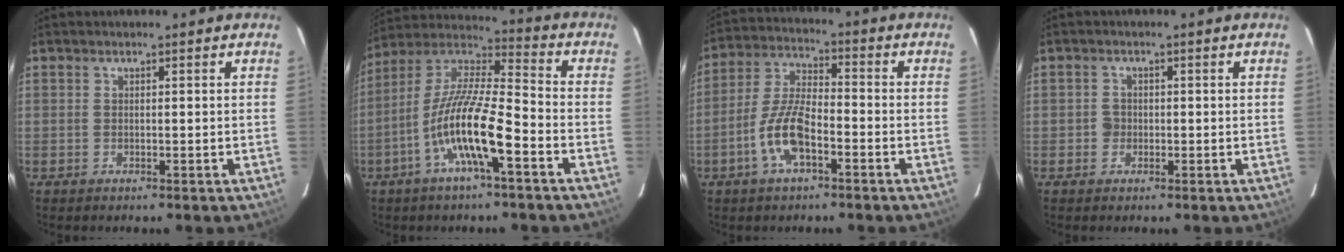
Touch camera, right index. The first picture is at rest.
{"total": 14.9, "force": [-6.3, 2.6, 13.3], "torque": [-0.256, -0.004, -0.126]}
{"total": 9.8, "force": [-4.4, 3.5, 8.0], "torque": [-0.173, 0.006, -0.084]}
{"total": 1.8, "force": [-0.5, 1.7, 0.2], "torque": [-0.004, 0.004, -0.008]}